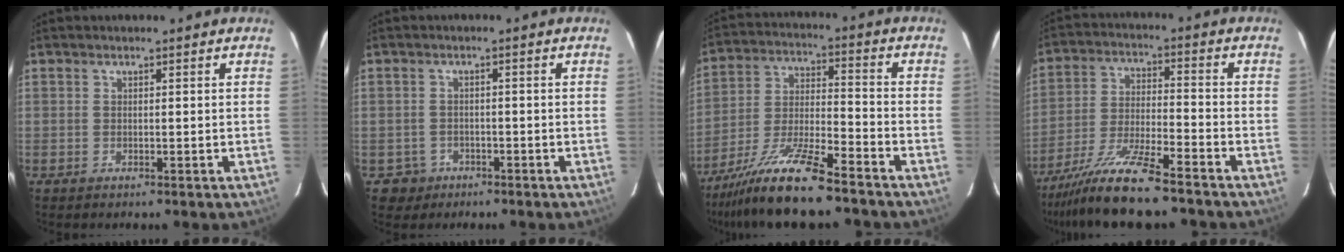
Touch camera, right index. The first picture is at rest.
{"total": 3.1, "force": [-1.5, 2.7, -0.4], "torque": [0.008, 0.014, -0.022]}
{"total": 13.5, "force": [-10.5, 0.9, 8.4], "torque": [-0.158, -0.015, -0.189]}
{"total": 12.0, "force": [-9.7, 0.4, 7.0], "torque": [-0.130, -0.018, -0.174]}